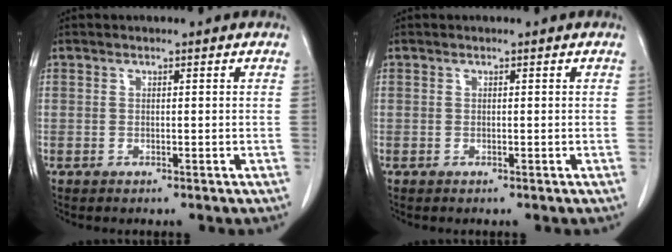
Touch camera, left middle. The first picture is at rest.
{"total": 0.0}